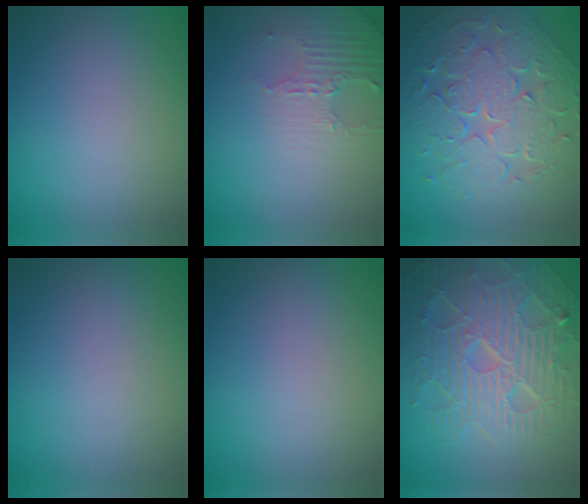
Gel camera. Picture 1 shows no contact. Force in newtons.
{"total": 3.0, "press": 2.9, "slide": 0.7}
{"total": 9.5, "press": 6.7, "slide": 6.6}
{"total": 0.0}
{"total": 0.0}
{"total": 10.4, "press": 6.7, "slide": 8.0}